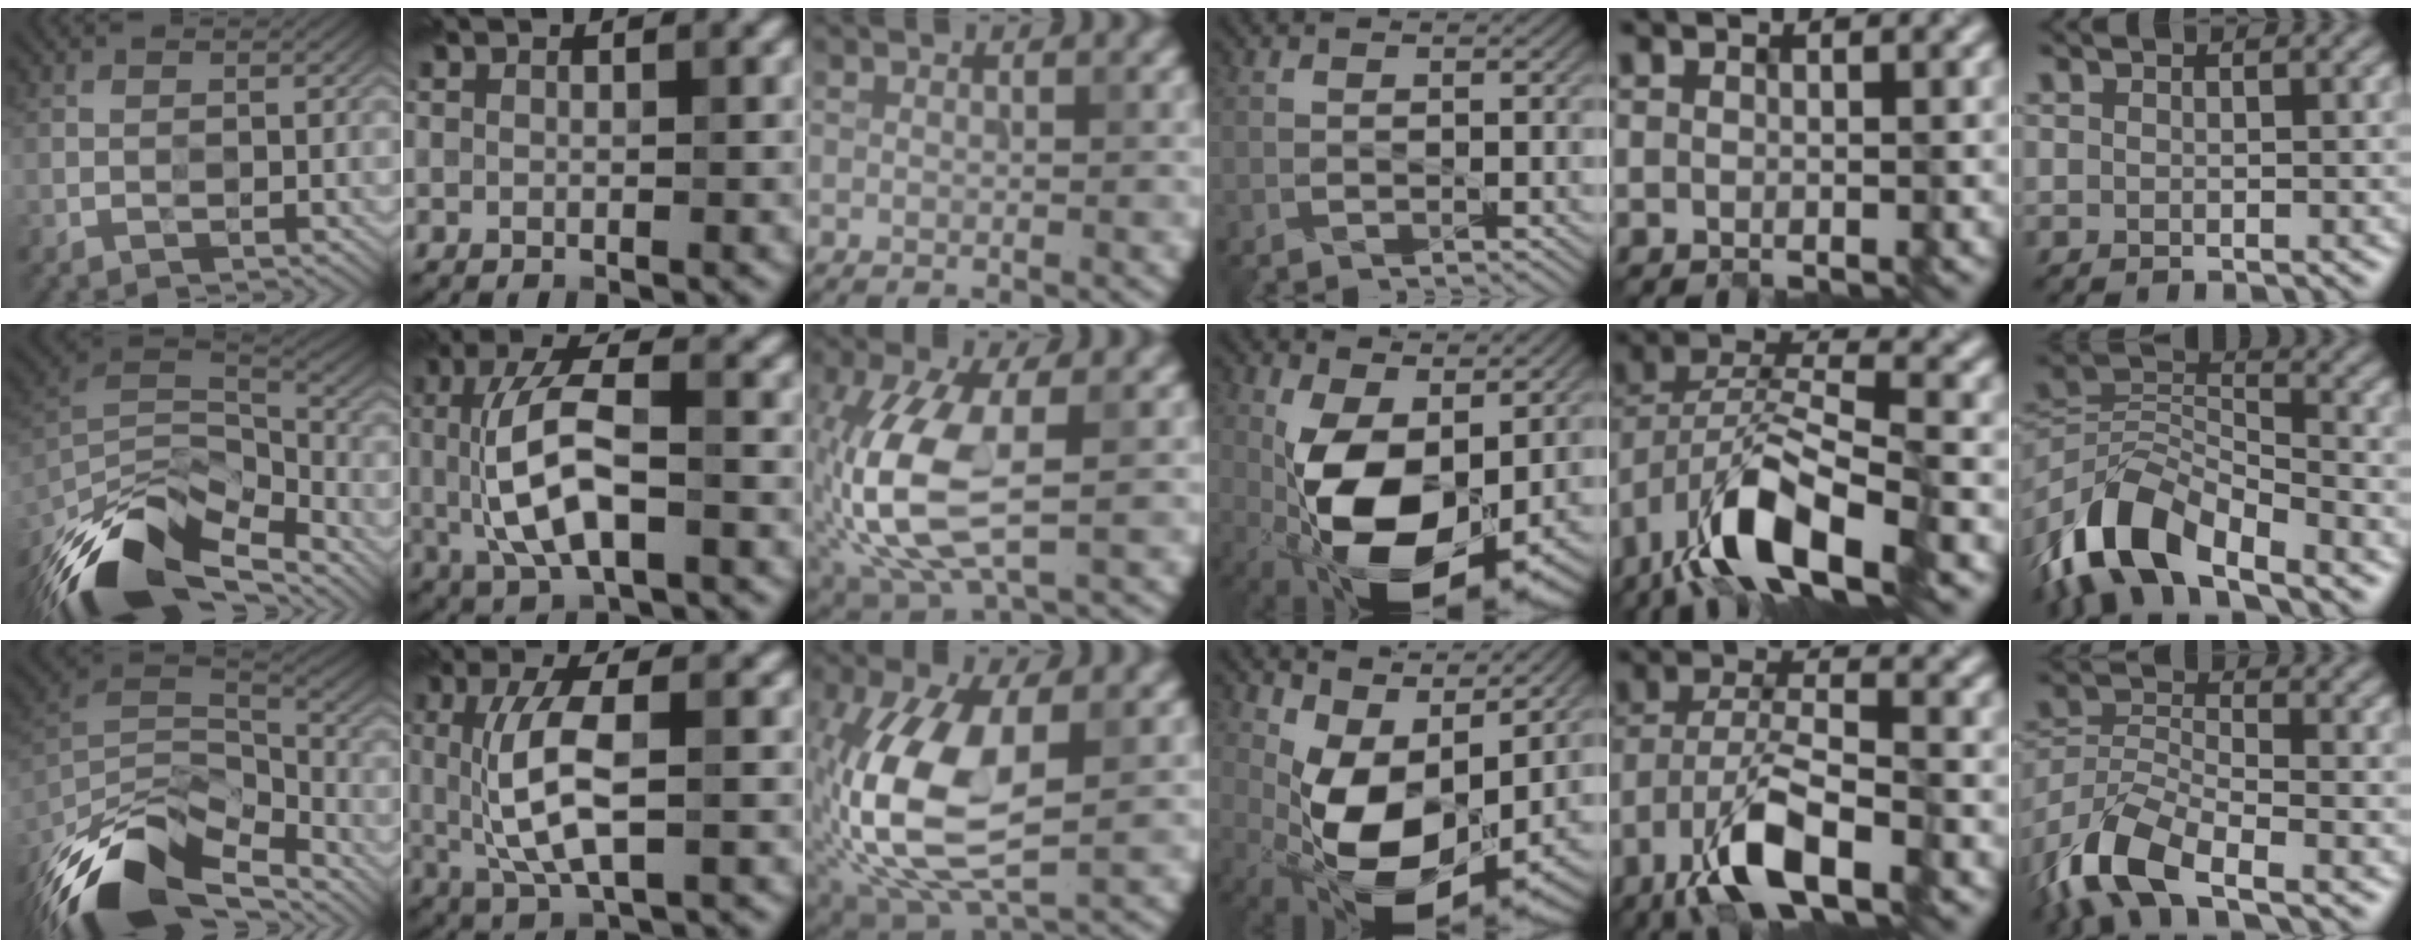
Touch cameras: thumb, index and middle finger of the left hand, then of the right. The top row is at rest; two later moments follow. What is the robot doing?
{"motion": "insert", "object": "ethernet cable"}